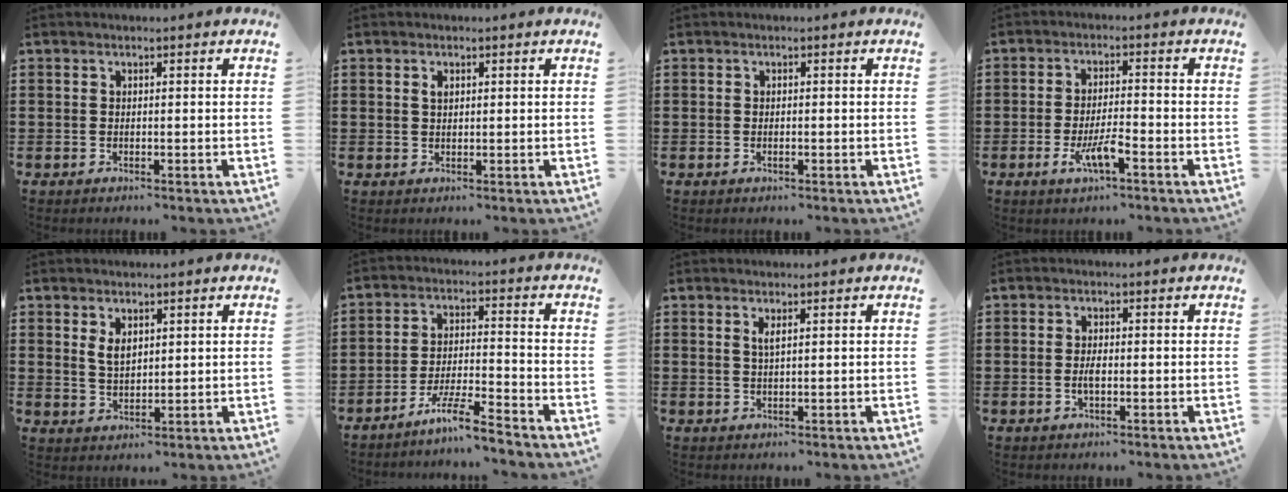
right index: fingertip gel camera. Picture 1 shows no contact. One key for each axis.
{"total": 1.2, "fx": 0.5, "fy": 0.7, "fz": 0.9, "tx": -0.019, "ty": 0.005, "tz": 0.008}
{"total": 0.6, "fx": -0.2, "fy": 0.2, "fz": 0.6, "tx": -0.012, "ty": -0.005, "tz": -0.003}
{"total": 5.1, "fx": -2.5, "fy": 1.0, "fz": 4.3, "tx": -0.097, "ty": -0.006, "tz": -0.052}
{"total": 2.9, "fx": 1.5, "fy": 1.6, "fz": 2.0, "tx": -0.034, "ty": 0.001, "tz": 0.025}
{"total": 6.7, "fx": -5.7, "fy": -0.2, "fz": 3.4, "tx": -0.078, "ty": -0.010, "tz": -0.111}
{"total": 1.3, "fx": 0.6, "fy": 0.2, "fz": 1.2, "tx": -0.025, "ty": 0.002, "tz": 0.010}
{"total": 2.1, "fx": -0.4, "fy": 0.8, "fz": 1.9, "tx": -0.044, "ty": -0.002, "tz": -0.010}